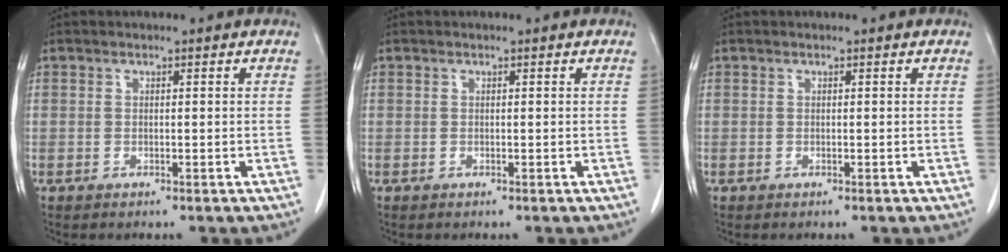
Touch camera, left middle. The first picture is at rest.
{"total": 0.0}
{"total": 0.0}